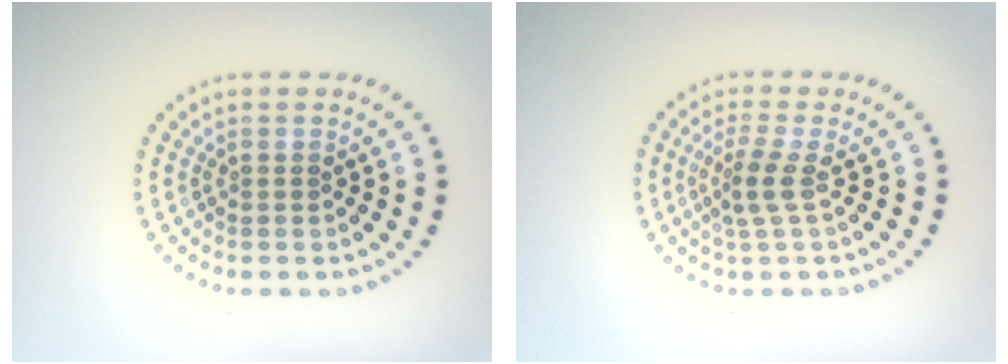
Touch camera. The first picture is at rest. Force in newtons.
{"total": 2.2, "press": 1.8, "slide": 1.4}